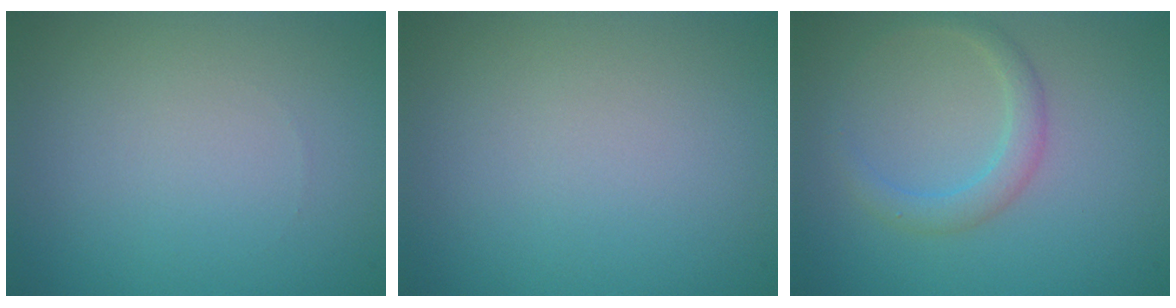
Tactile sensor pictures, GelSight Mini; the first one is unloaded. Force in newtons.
{"total": 0.0}
{"total": 2.1, "press": 2.1, "slide": 0.1}